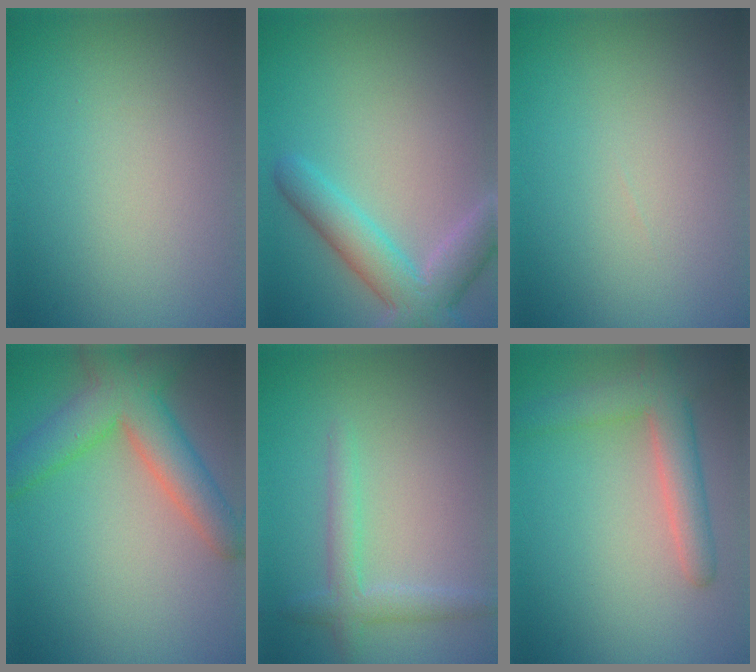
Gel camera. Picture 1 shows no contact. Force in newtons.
{"total": 5.1, "press": 5.1, "slide": 0.2}
{"total": 0.0}
{"total": 6.4, "press": 6.4, "slide": 0.3}
{"total": 2.4, "press": 2.4, "slide": 0.1}
{"total": 4.3, "press": 4.3, "slide": 0.2}